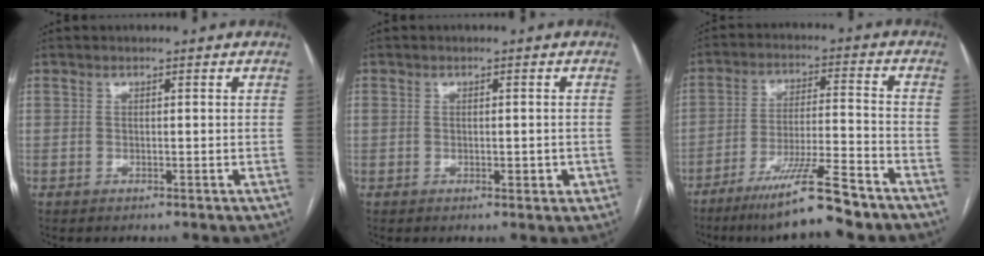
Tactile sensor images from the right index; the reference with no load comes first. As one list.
[{"total": 2.3, "force": [-0.4, 1.4, 1.8], "torque": [-0.030, 0.011, 0.003]}, {"total": 12.6, "force": [-9.6, -0.1, 8.1], "torque": [-0.133, -0.021, -0.162]}]